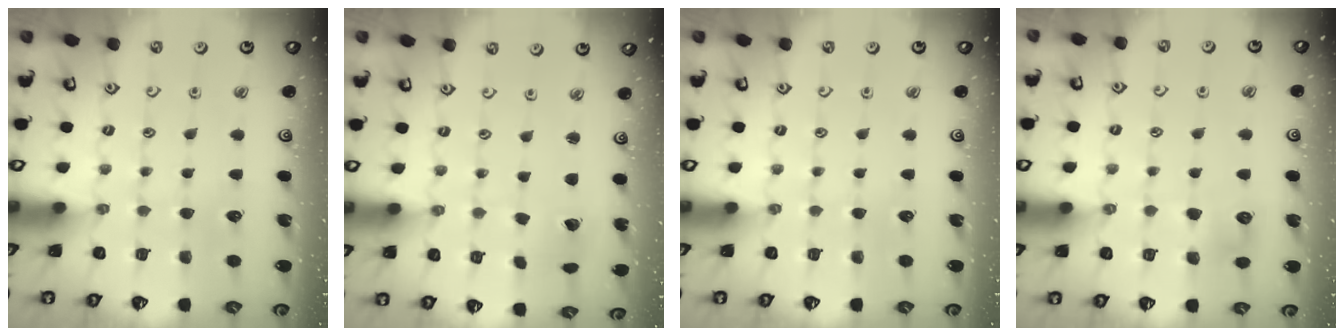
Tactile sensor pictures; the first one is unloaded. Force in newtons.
{"total": 2.1, "press": 2.1, "slide": 0.2}
{"total": 0.0}
{"total": 6.2, "press": 6.2, "slide": 0.9}